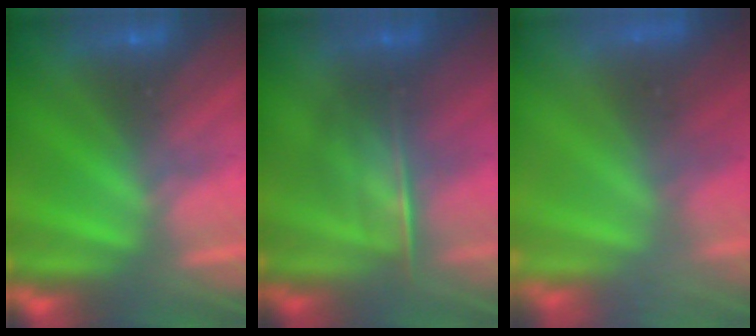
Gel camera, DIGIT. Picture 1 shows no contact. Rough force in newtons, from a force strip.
{"total": 2.1}
{"total": 8.7}